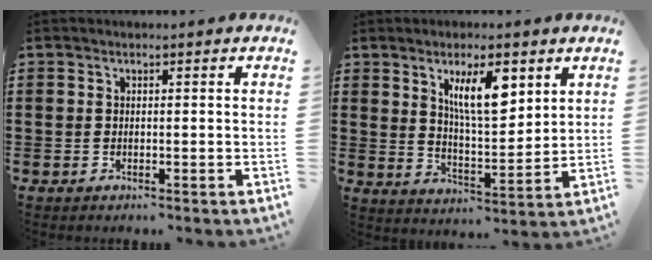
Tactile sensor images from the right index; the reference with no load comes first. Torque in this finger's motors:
{"motor_torque": [0.63, 0.45, 0.72, 0.16]}